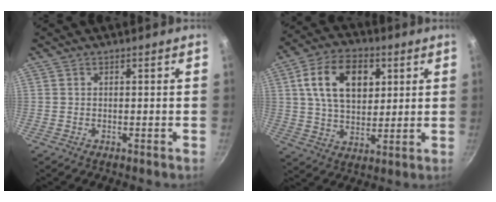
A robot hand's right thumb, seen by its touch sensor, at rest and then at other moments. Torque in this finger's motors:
{"motor_torque": [0.69, 3.24, 1.70, 0.21, 0.47]}